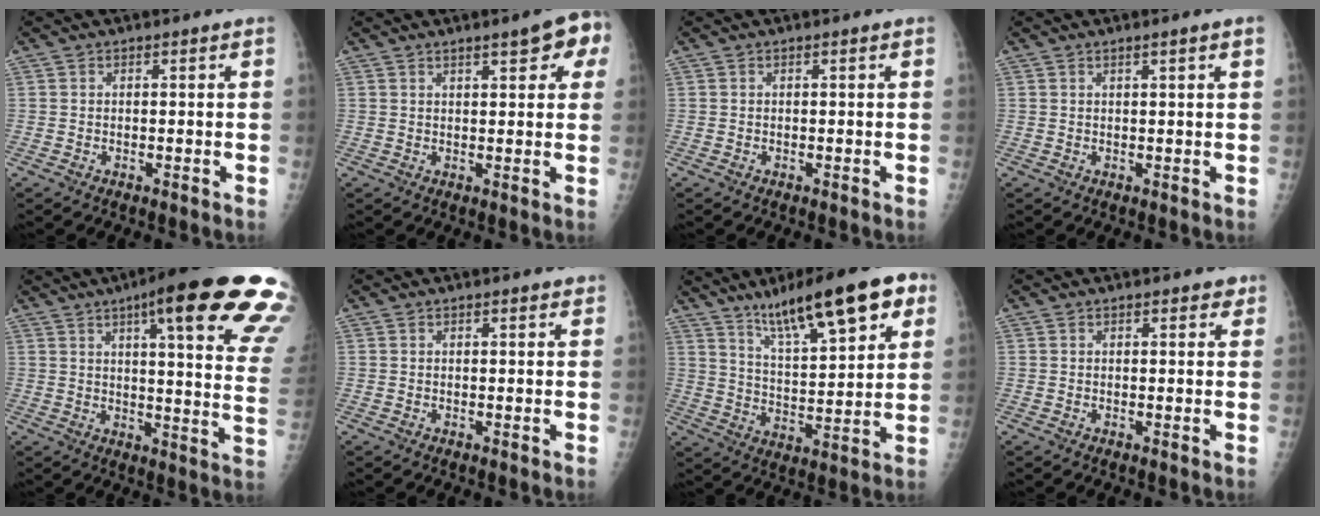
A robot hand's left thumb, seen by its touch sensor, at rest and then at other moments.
{"total": 6.7, "force": [3.3, 2.0, 5.5], "torque": [-0.051, -0.003, 0.038]}
{"total": 0.0}
{"total": 2.0, "force": [1.2, -0.2, 1.6], "torque": [-0.029, -0.001, 0.020]}
{"total": 26.5, "force": [14.9, 4.6, 21.3], "torque": [-0.227, -0.036, 0.186]}
{"total": 1.2, "force": [0.9, 0.4, 0.7], "torque": [-0.007, -0.002, 0.010]}
{"total": 19.3, "force": [11.3, 5.1, 14.8], "torque": [-0.199, -0.033, 0.184]}
{"total": 1.9, "force": [1.4, 1.0, 0.9], "torque": [0.006, -0.004, 0.011]}